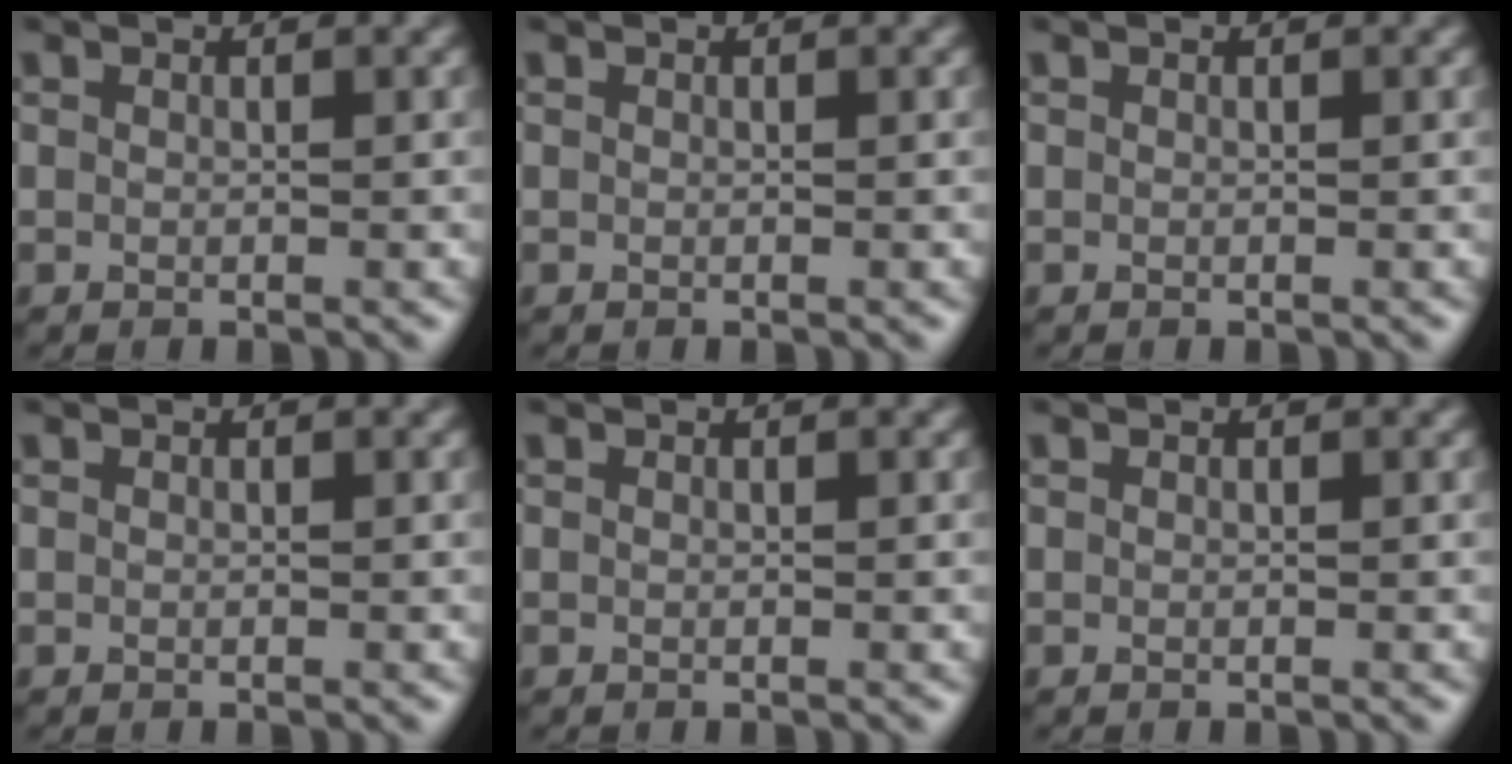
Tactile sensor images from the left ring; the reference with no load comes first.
{"total": 0.0}
{"total": 0.0}
{"total": 0.0}
{"total": 0.0}
{"total": 0.0}